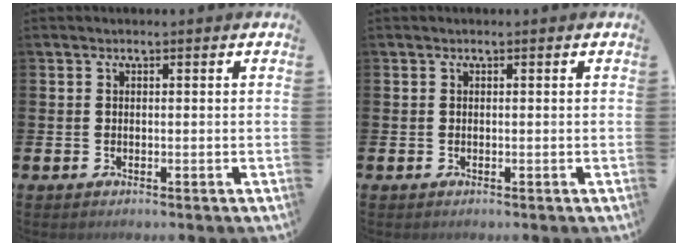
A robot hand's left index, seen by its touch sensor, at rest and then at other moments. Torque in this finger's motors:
{"motor_torque": [0.00, 0.00, 0.01, 0.00]}